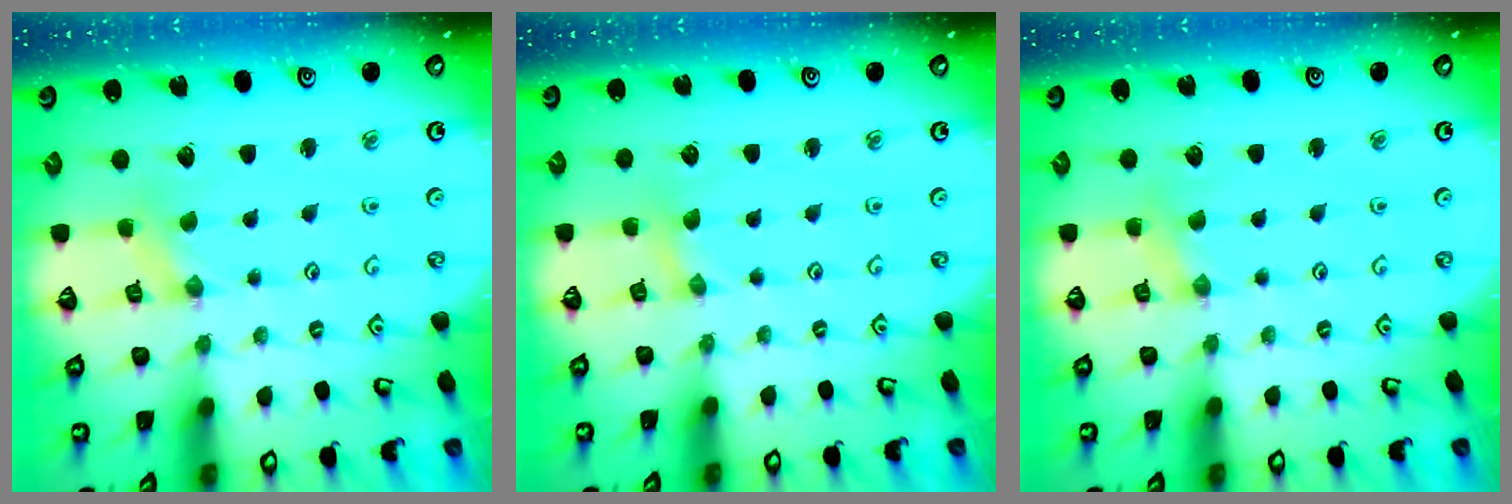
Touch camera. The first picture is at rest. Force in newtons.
{"total": 0.7, "press": 0.7, "slide": 0.2}
{"total": 2.4, "press": 2.4, "slide": 0.3}